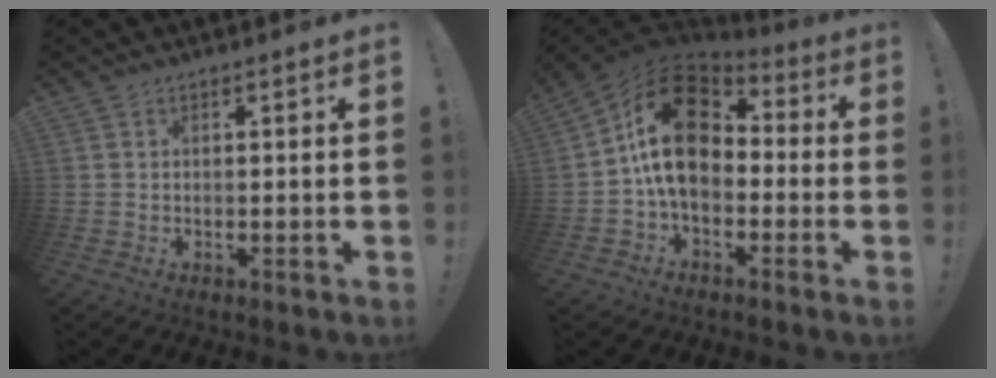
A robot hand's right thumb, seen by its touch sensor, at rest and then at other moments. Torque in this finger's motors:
{"motor_torque": [2.04, 2.97, 1.71, -0.48, 0.54]}